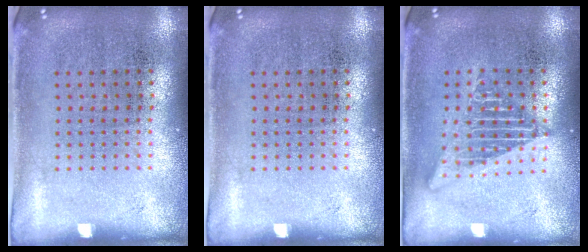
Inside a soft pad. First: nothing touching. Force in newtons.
{"total": 0.0}
{"total": 2.6, "press": 2.6, "slide": 0.3}